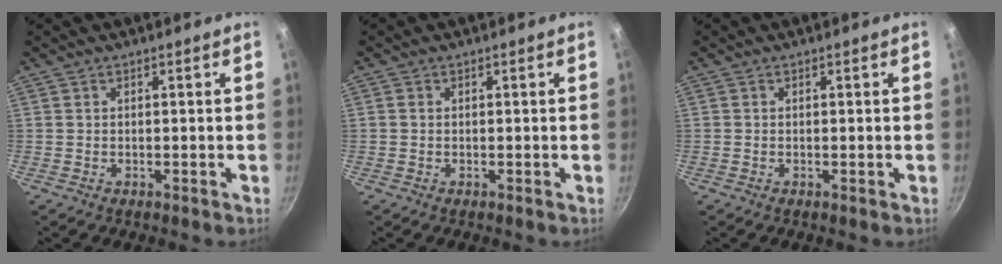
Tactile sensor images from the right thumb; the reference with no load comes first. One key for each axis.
{"total": 0.5, "fx": 0.0, "fy": 0.5, "fz": 0.2, "tx": -0.002, "ty": 0.002, "tz": -0.002}
{"total": 0.0}